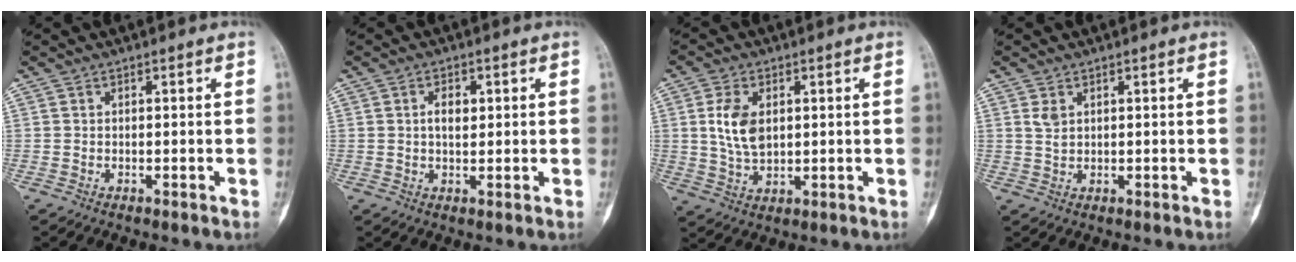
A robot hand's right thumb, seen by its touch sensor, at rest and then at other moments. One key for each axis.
{"total": 3.4, "fx": 0.8, "fy": 1.9, "fz": 2.6, "tx": -0.035, "ty": -0.002, "tz": 0.011}
{"total": 7.7, "fx": 1.6, "fy": 4.8, "fz": 5.9, "tx": -0.103, "ty": -0.006, "tz": 0.037}
{"total": 2.2, "fx": 1.1, "fy": 1.3, "fz": 1.3, "tx": -0.023, "ty": -0.004, "tz": 0.028}